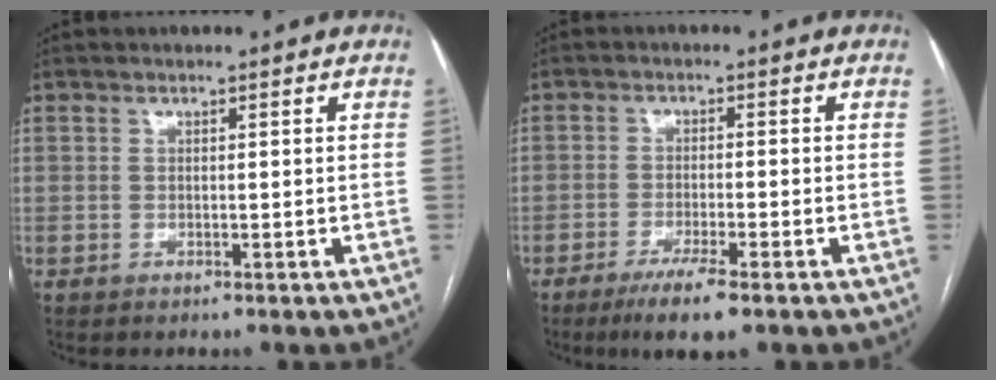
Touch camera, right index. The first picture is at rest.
{"total": 5.9, "force": [-3.8, 0.4, 4.5], "torque": [-0.084, -0.013, -0.066]}